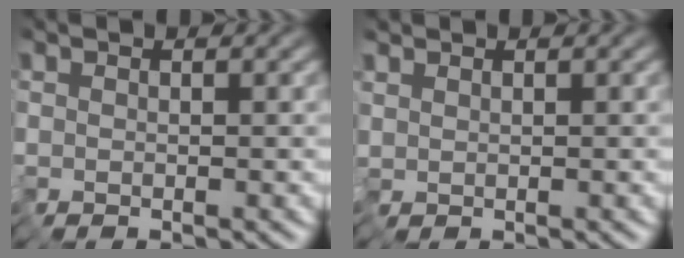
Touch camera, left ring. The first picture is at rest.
{"total": 0.9, "force": [0.6, 0.6, -0.3], "torque": [0.003, 0.004, 0.015]}